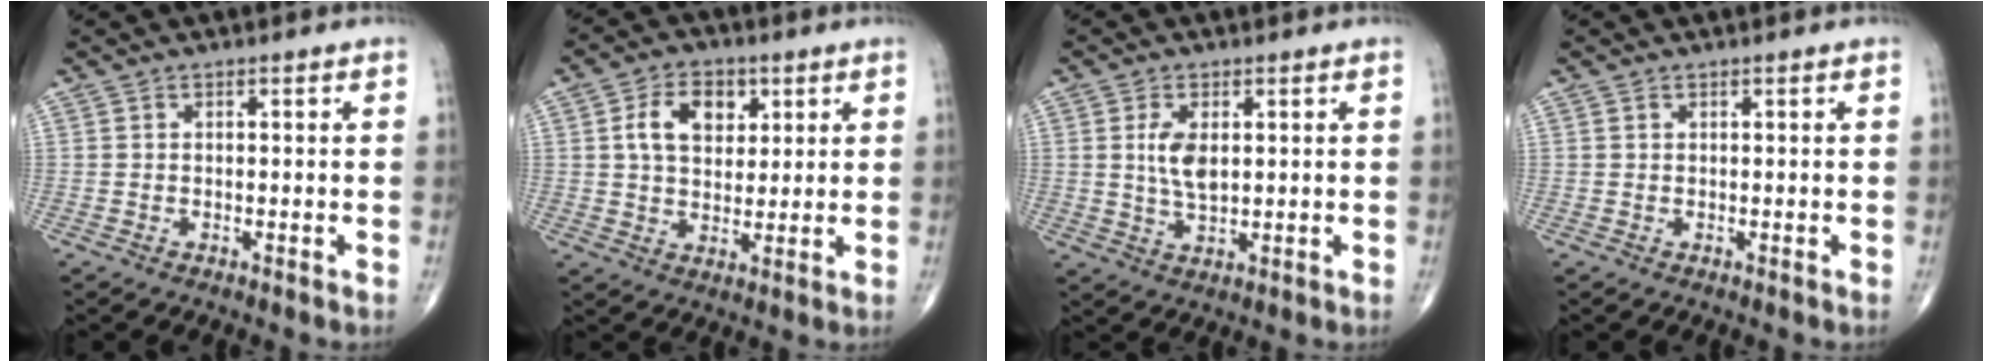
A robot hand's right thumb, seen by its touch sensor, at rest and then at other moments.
{"total": 9.3, "force": [2.9, 6.4, 6.1], "torque": [-0.077, -0.005, 0.050]}
{"total": 5.8, "force": [1.1, 3.0, 4.8], "torque": [-0.089, -0.008, 0.024]}
{"total": 0.0}